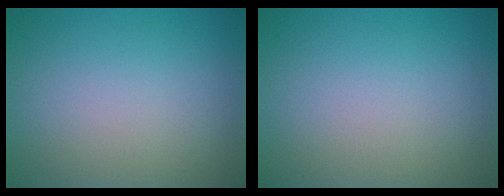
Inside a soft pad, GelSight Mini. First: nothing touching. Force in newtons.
{"total": 0.0}